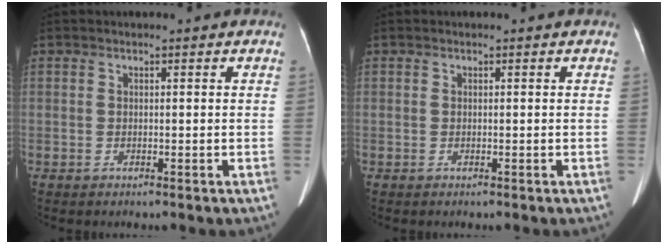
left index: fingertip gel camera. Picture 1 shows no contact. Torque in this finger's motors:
{"motor_torque": [-0.01, 0.00, 0.04, 0.01]}